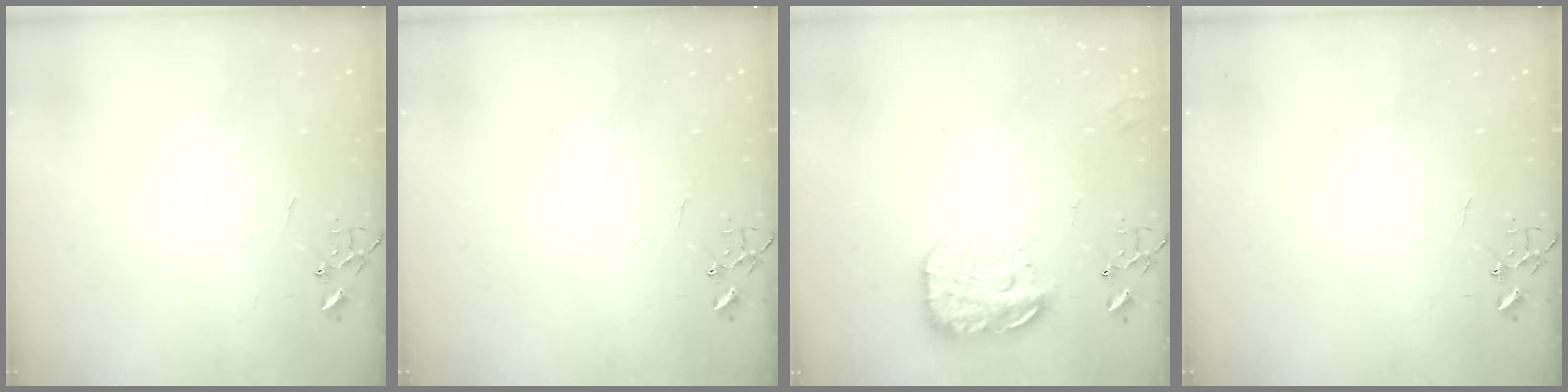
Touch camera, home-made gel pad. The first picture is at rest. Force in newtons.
{"total": 0.0}
{"total": 17.1, "press": 17.0, "slide": 1.2}
{"total": 0.0}